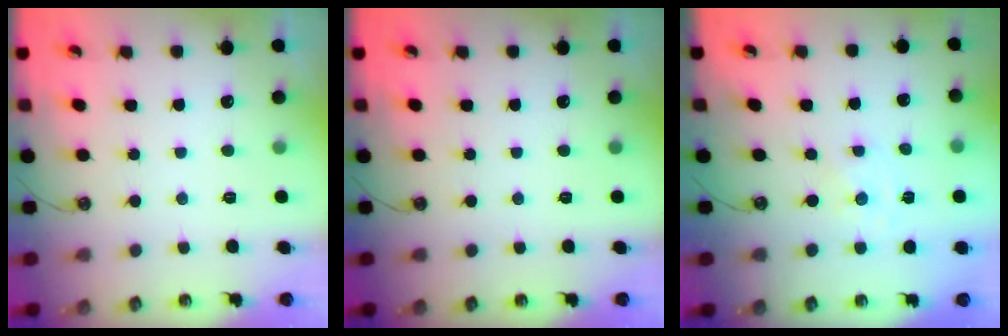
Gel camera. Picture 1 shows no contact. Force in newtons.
{"total": 0.0}
{"total": 0.0}